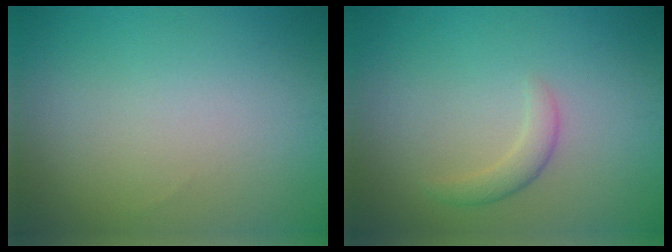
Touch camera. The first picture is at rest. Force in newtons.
{"total": 1.7, "press": 1.7, "slide": 0.1}